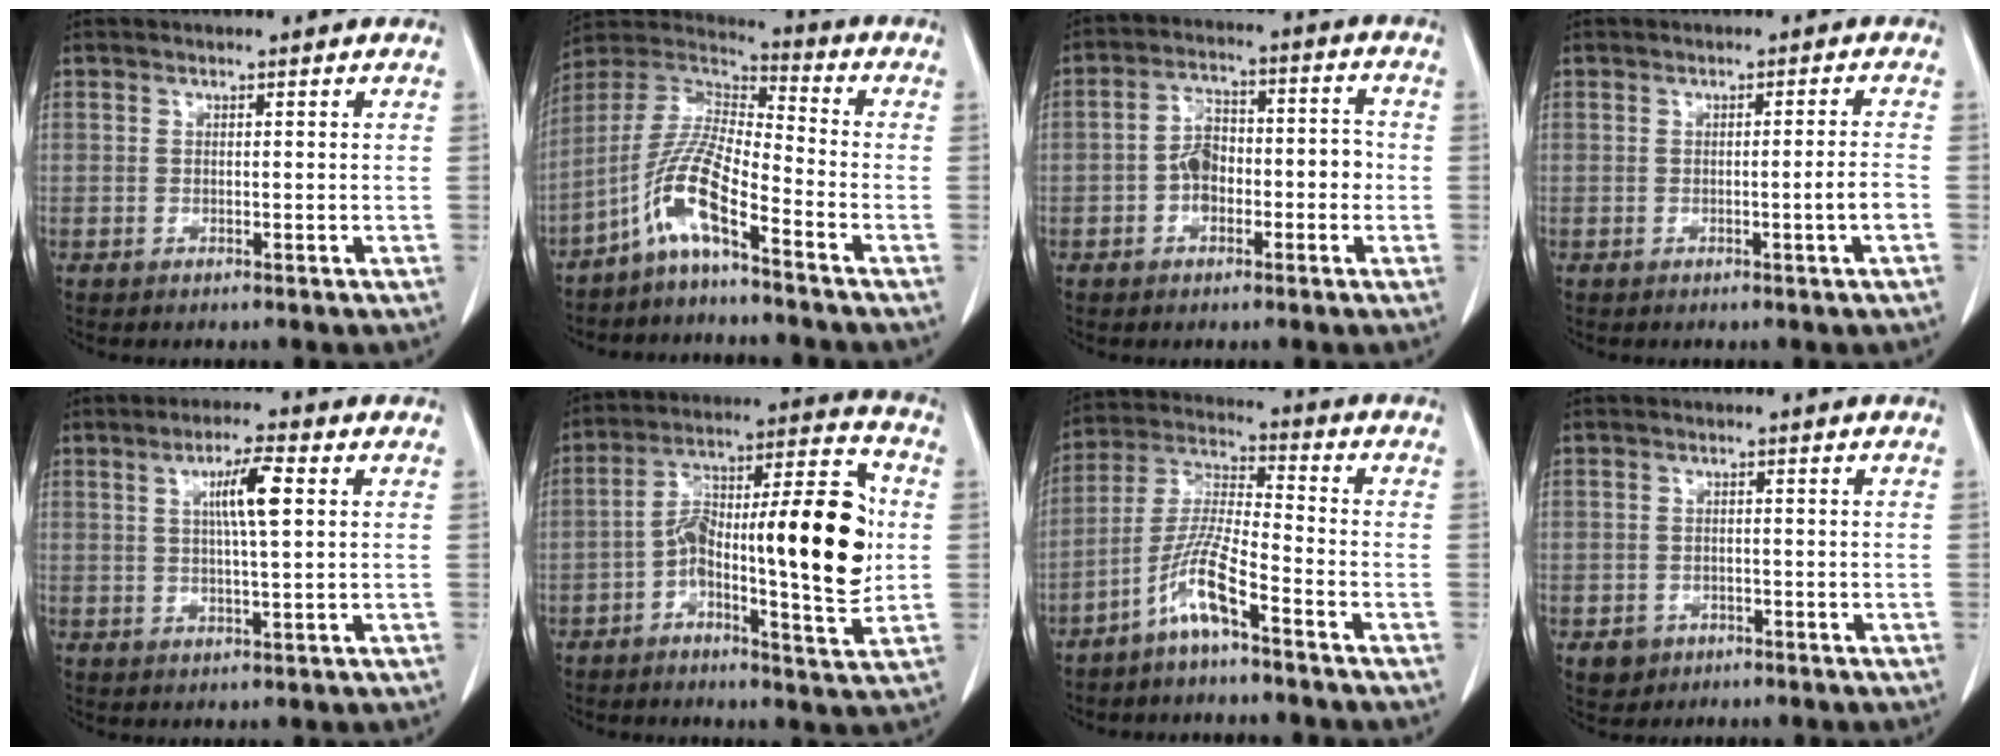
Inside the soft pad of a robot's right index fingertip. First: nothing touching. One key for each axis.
{"total": 9.8, "fx": -5.9, "fy": 1.0, "fz": 7.7, "tx": -0.171, "ty": 0.010, "tz": -0.123}
{"total": 7.3, "fx": -1.8, "fy": 4.1, "fz": 5.7, "tx": -0.100, "ty": 0.040, "tz": -0.032}
{"total": 2.6, "fx": -1.0, "fy": -0.7, "fz": 2.3, "tx": -0.034, "ty": -0.003, "tz": -0.017}
{"total": 6.1, "fx": 1.6, "fy": 0.3, "fz": 5.9, "tx": -0.103, "ty": 0.002, "tz": 0.027}
{"total": 18.9, "fx": -1.1, "fy": 3.9, "fz": 18.4, "tx": -0.290, "ty": 0.036, "tz": -0.018}
{"total": 8.4, "fx": -5.1, "fy": 0.3, "fz": 6.6, "tx": -0.147, "ty": -0.002, "tz": -0.106}
{"total": 2.5, "fx": -1.3, "fy": 2.2, "fz": 0.3, "tx": -0.004, "ty": 0.009, "tz": -0.012}